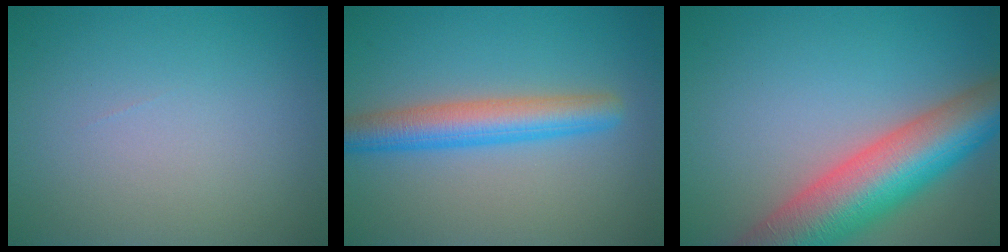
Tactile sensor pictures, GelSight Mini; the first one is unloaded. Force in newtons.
{"total": 4.7, "press": 4.7, "slide": 0.2}
{"total": 11.3, "press": 11.3, "slide": 0.6}